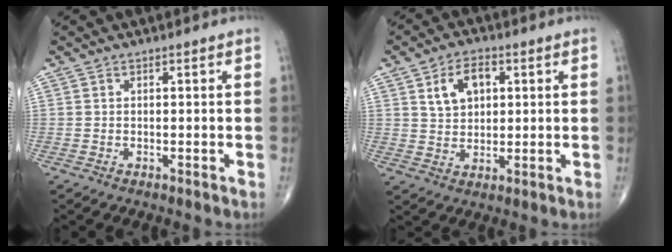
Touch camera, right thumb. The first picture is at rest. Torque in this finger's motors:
{"motor_torque": [-0.29, 1.65, 0.52, 0.43, 0.17]}